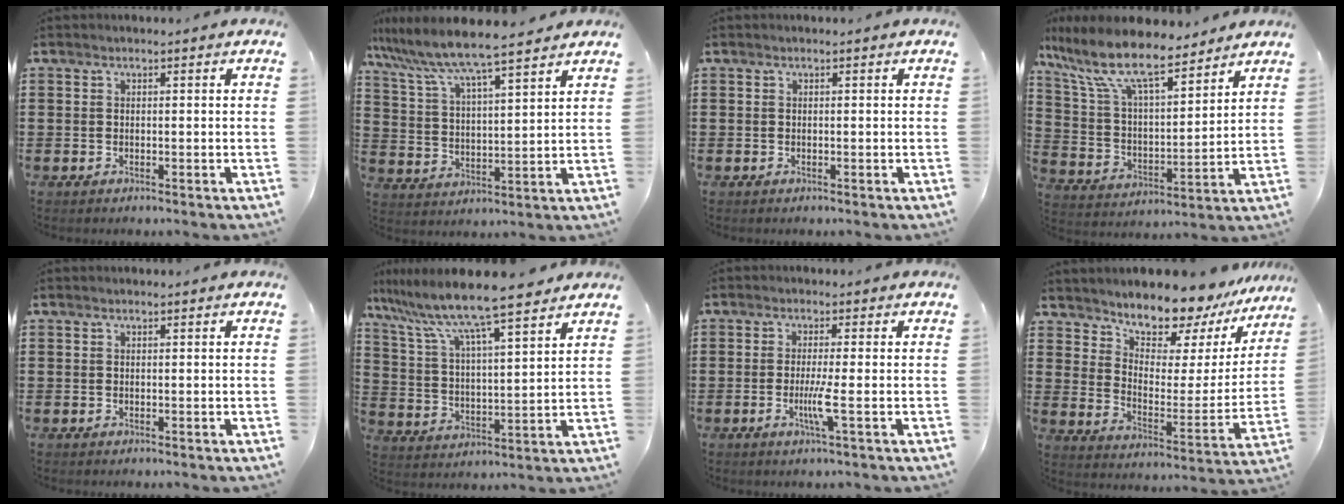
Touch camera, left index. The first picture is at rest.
{"total": 7.3, "force": [6.6, -0.1, 3.0], "torque": [-0.087, -0.038, 0.111]}
{"total": 0.0}
{"total": 11.6, "force": [9.2, 2.5, 6.7], "torque": [-0.170, -0.049, 0.156]}
{"total": 0.0}
{"total": 9.7, "force": [8.4, -0.1, 4.7], "torque": [-0.123, -0.046, 0.141]}
{"total": 4.2, "force": [-1.1, -0.5, 4.1], "torque": [-0.076, -0.015, -0.025]}
{"total": 9.5, "force": [9.1, 2.0, 1.8], "torque": [-0.056, -0.081, 0.160]}